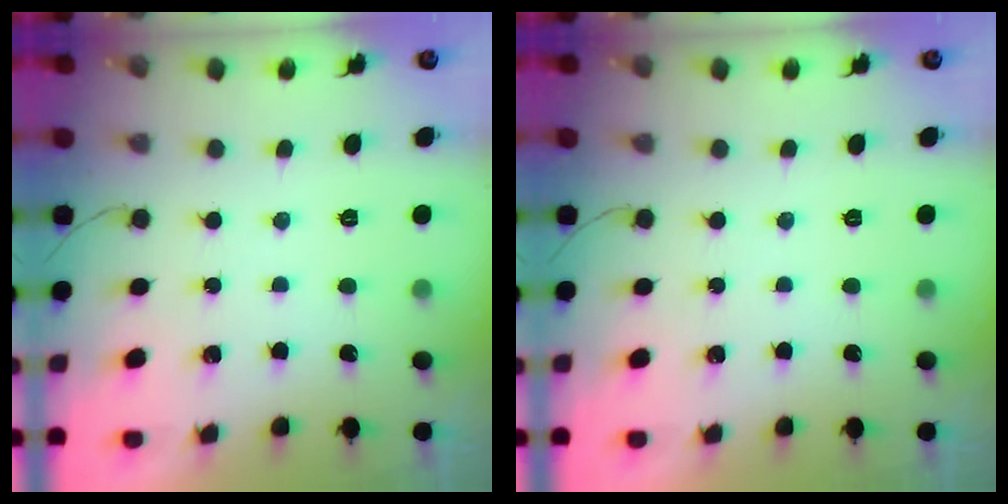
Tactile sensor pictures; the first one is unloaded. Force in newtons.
{"total": 0.0}